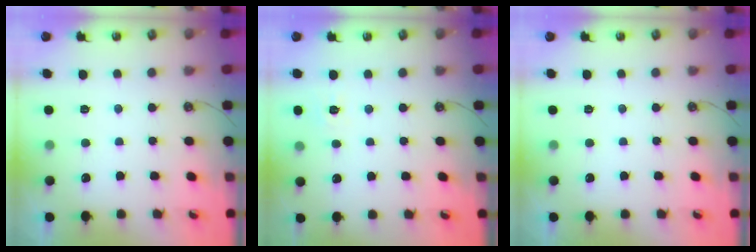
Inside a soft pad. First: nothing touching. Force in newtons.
{"total": 4.6, "press": 4.5, "slide": 0.6}
{"total": 0.0}